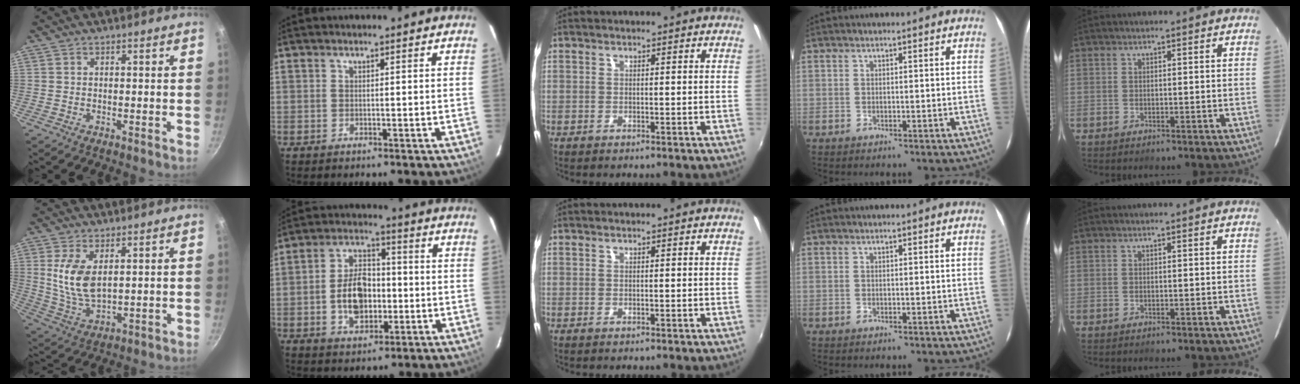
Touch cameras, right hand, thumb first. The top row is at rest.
{"thumb": {"total": 9.6, "force": [2.5, 5.1, 7.8], "torque": [-0.153, -0.023, 0.059]}, "index": {"total": 10.8, "force": [-2.1, 6.8, 8.1], "torque": [-0.154, 0.020, -0.028]}}